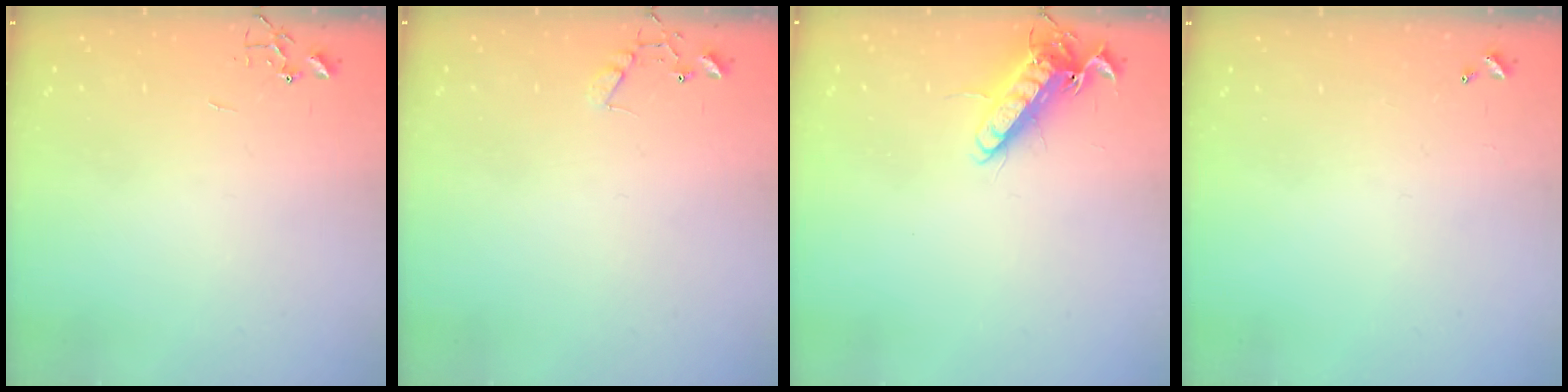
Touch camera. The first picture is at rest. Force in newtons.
{"total": 6.8, "press": 6.8, "slide": 0.5}
{"total": 12.9, "press": 12.8, "slide": 1.7}
{"total": 0.0}